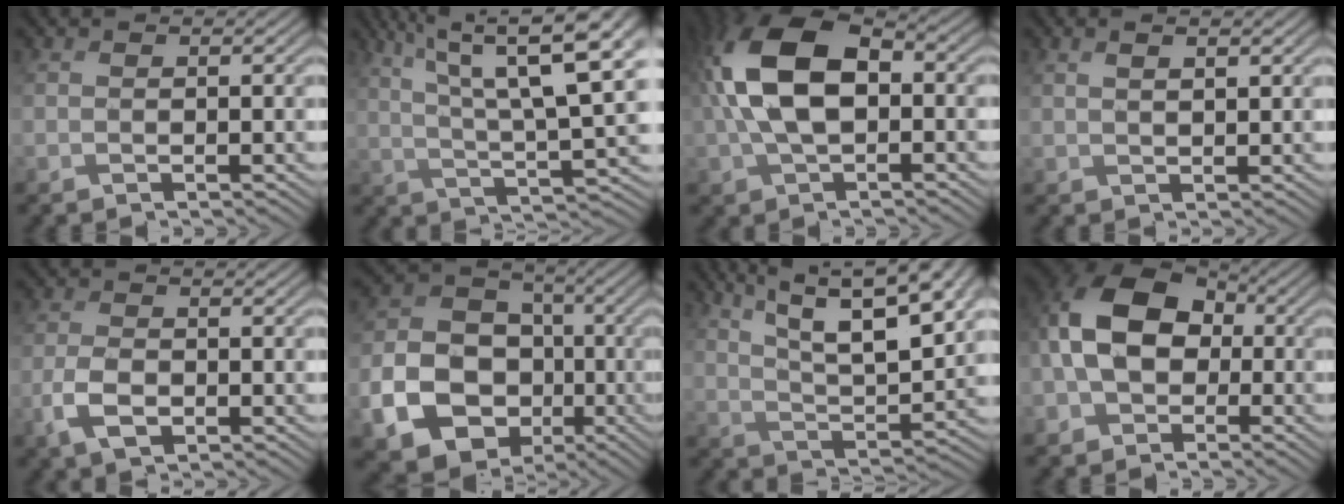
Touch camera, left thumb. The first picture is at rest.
{"total": 16.3, "force": [8.1, 3.9, 13.6], "torque": [-0.231, 0.013, 0.133]}
{"total": 11.9, "force": [0.6, 6.7, 9.8], "torque": [-0.221, 0.017, 0.004]}
{"total": 2.1, "force": [1.3, 0.6, 1.6], "torque": [-0.027, -0.005, 0.031]}
{"total": 4.2, "force": [-1.7, 2.4, 3.0], "torque": [-0.070, -0.004, -0.036]}
{"total": 14.9, "force": [-4.9, 12.1, 7.1], "torque": [-0.190, -0.047, -0.083]}
{"total": 15.3, "force": [9.0, 4.9, 11.3], "torque": [-0.203, 0.007, 0.139]}
{"total": 12.9, "force": [-0.9, 9.3, 8.9], "torque": [-0.203, 0.004, -0.035]}